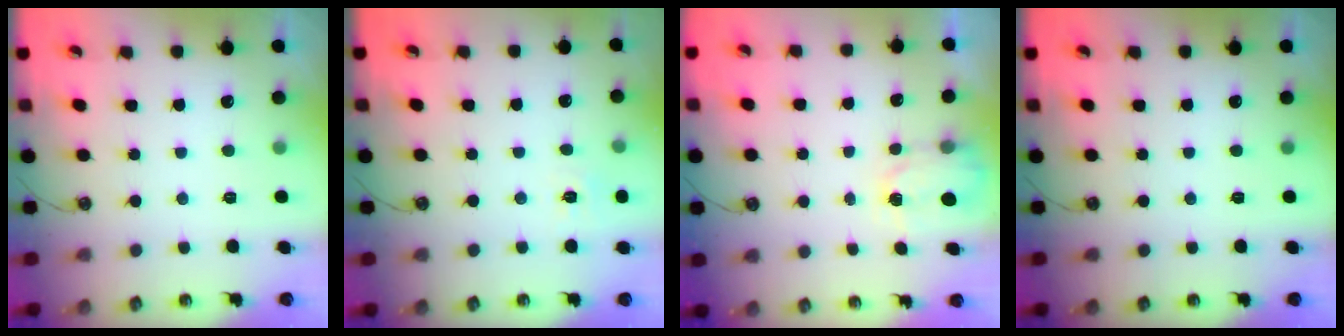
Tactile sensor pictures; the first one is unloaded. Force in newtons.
{"total": 5.1, "press": 5.1, "slide": 0.7}
{"total": 2.4, "press": 2.4, "slide": 0.5}
{"total": 0.0}